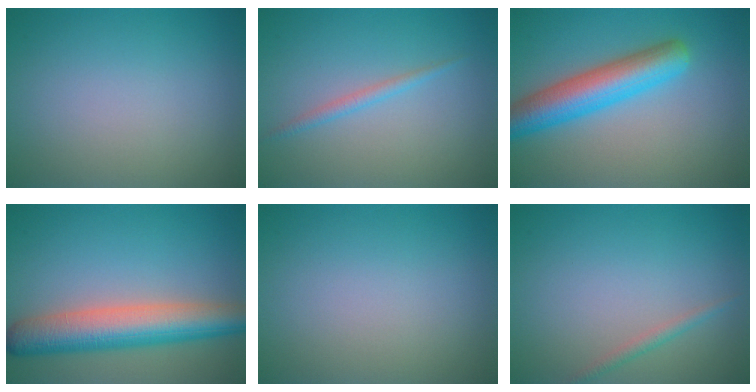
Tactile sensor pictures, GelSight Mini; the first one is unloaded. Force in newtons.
{"total": 1.2, "press": 1.2, "slide": 0.1}
{"total": 6.3, "press": 6.2, "slide": 0.3}
{"total": 7.6, "press": 7.6, "slide": 0.4}
{"total": 0.0}
{"total": 1.1, "press": 1.1, "slide": 0.0}